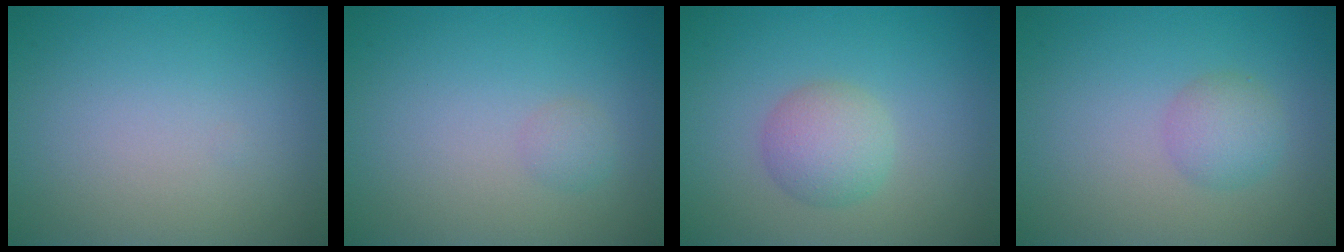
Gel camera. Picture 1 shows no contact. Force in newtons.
{"total": 1.0, "press": 1.0, "slide": 0.0}
{"total": 3.0, "press": 3.0, "slide": 0.0}
{"total": 2.2, "press": 2.2, "slide": 0.1}